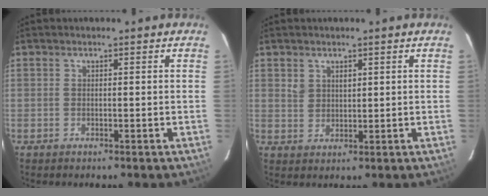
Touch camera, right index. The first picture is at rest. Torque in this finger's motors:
{"motor_torque": [-0.02, 0.01, 0.00, 0.01]}